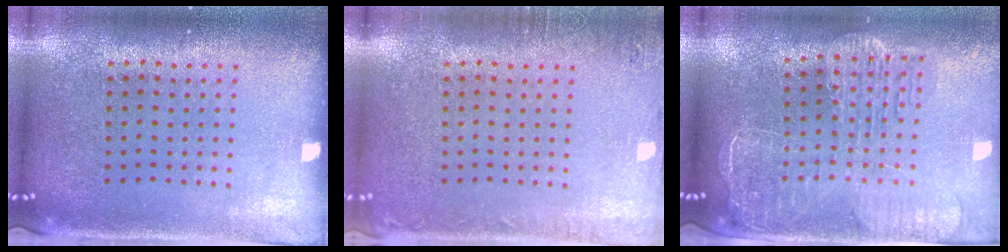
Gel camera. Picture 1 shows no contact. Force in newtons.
{"total": 1.5, "press": 1.5, "slide": 0.2}
{"total": 2.7, "press": 2.3, "slide": 1.4}